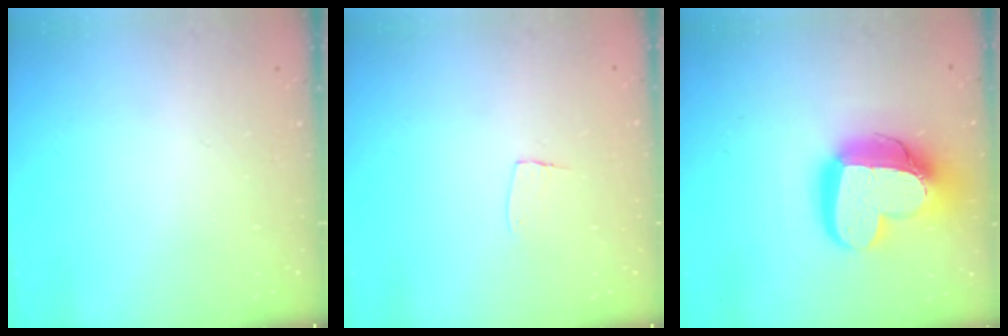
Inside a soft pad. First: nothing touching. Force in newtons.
{"total": 5.4, "press": 5.4, "slide": 0.3}
{"total": 21.9, "press": 21.8, "slide": 2.2}